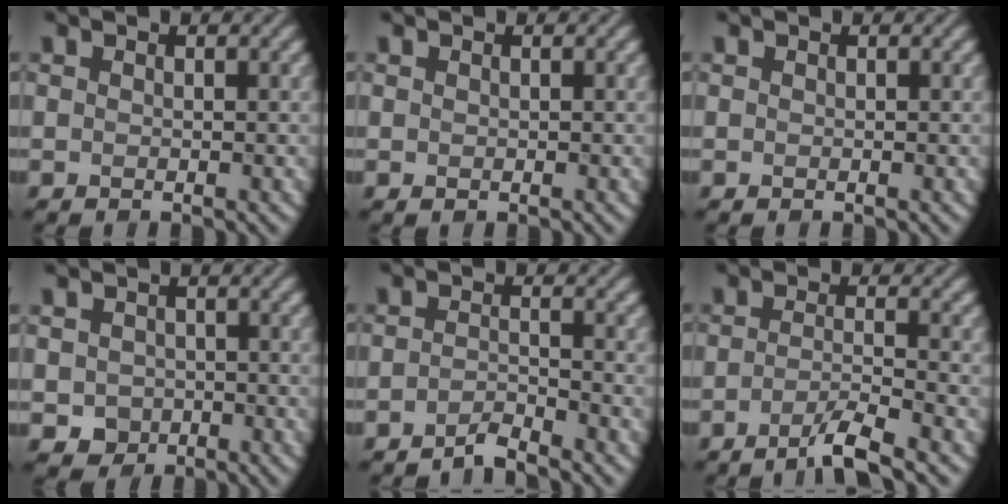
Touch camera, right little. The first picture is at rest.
{"total": 0.0}
{"total": 0.0}
{"total": 2.1, "force": [-0.5, 1.9, 0.7], "torque": [-0.011, -0.005, -0.008]}
{"total": 2.0, "force": [-1.6, 0.3, 1.1], "torque": [-0.014, 0.005, -0.040]}
{"total": 3.6, "force": [-2.1, 0.5, 2.9], "torque": [-0.044, 0.002, -0.053]}